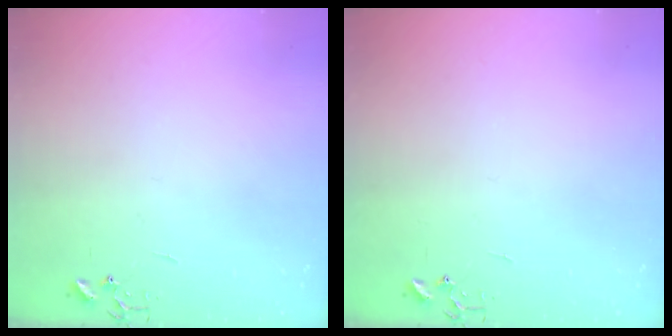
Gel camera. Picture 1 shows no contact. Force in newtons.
{"total": 0.0}